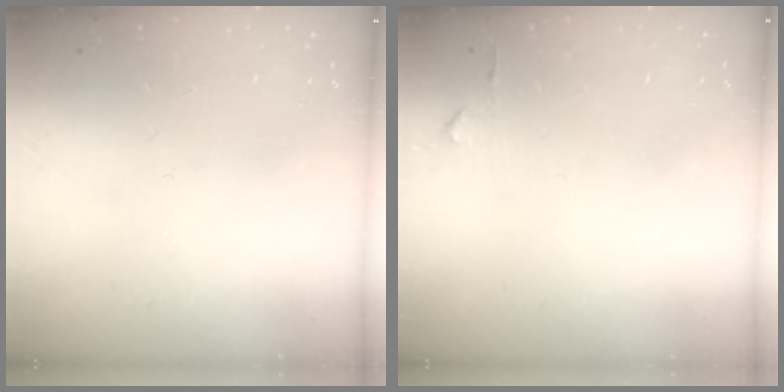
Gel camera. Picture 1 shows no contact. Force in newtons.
{"total": 5.1, "press": 5.0, "slide": 0.8}